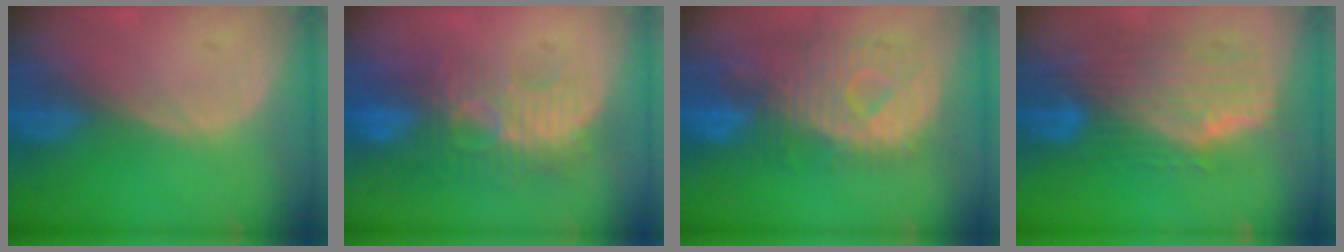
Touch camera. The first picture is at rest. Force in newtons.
{"total": 9.5, "press": 9.0, "slide": 3.2}
{"total": 11.5, "press": 10.0, "slide": 5.7}
{"total": 10.0, "press": 8.8, "slide": 4.7}